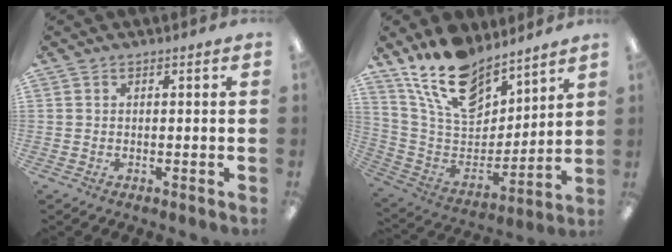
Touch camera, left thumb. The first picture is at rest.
{"total": 18.6, "force": [13.8, 9.1, 8.6], "torque": [-0.169, -0.077, 0.253]}